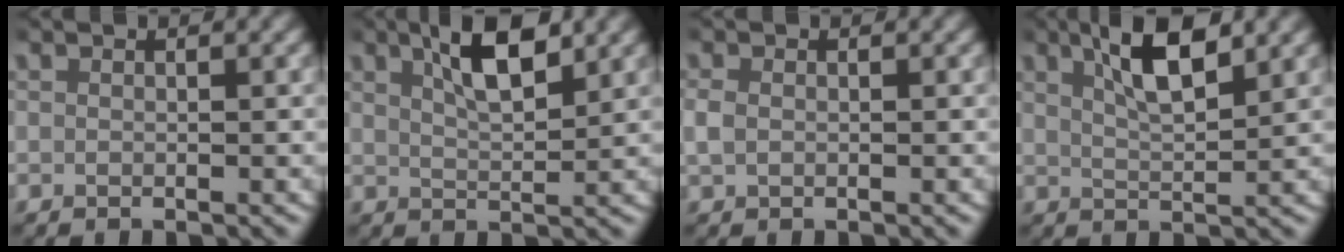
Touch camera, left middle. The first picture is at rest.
{"total": 4.8, "force": [2.8, 1.4, 3.7], "torque": [-0.064, 0.003, 0.045]}
{"total": 1.4, "force": [0.0, 1.1, 0.9], "torque": [-0.030, -0.001, 0.002]}
{"total": 5.3, "force": [2.9, 1.4, 4.1], "torque": [-0.079, 0.003, 0.048]}